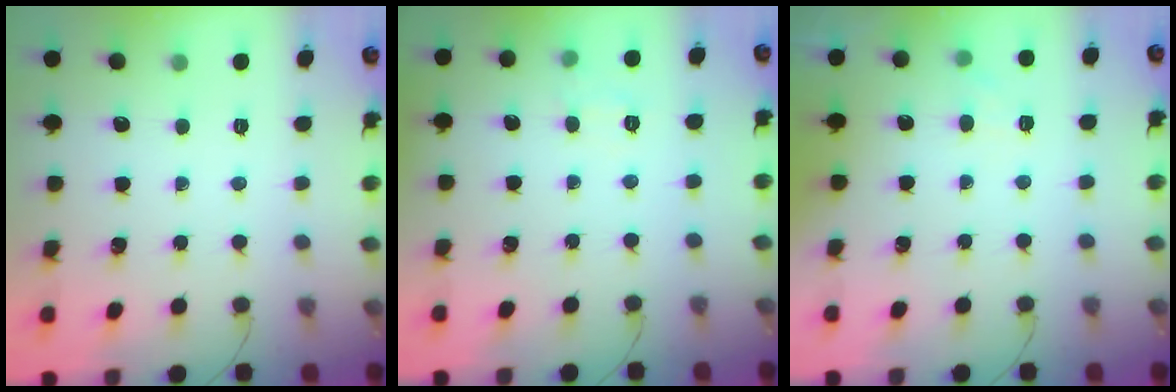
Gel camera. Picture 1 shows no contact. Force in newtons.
{"total": 5.8, "press": 5.6, "slide": 1.5}
{"total": 6.3, "press": 6.1, "slide": 1.5}